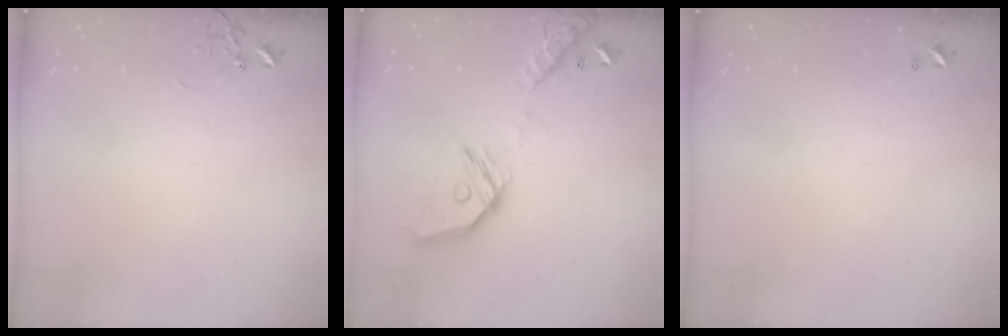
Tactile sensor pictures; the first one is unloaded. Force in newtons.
{"total": 17.2, "press": 17.0, "slide": 2.2}
{"total": 0.0}